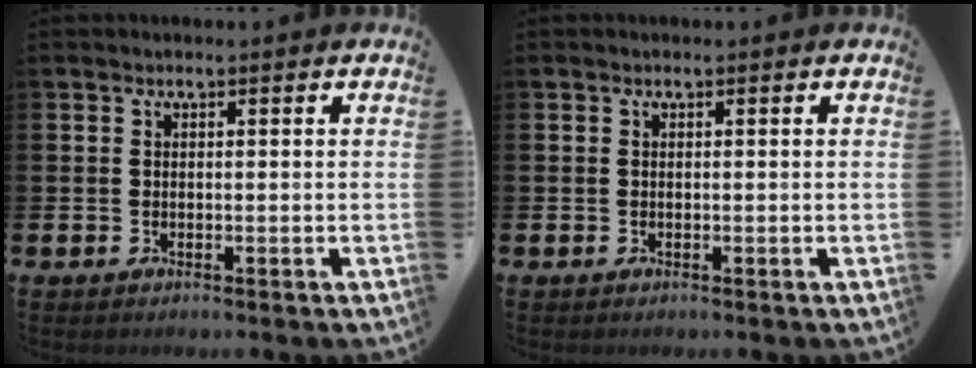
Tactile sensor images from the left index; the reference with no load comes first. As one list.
[{"total": 0.0}]